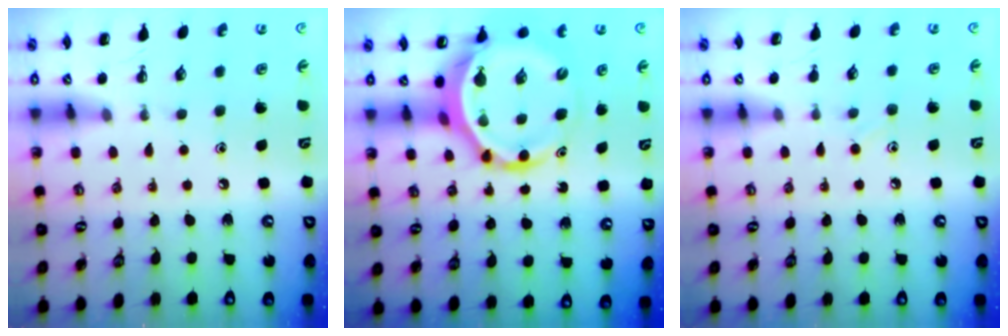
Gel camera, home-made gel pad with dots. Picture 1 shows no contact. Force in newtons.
{"total": 8.4, "press": 8.1, "slide": 2.4}
{"total": 5.8, "press": 5.4, "slide": 2.1}